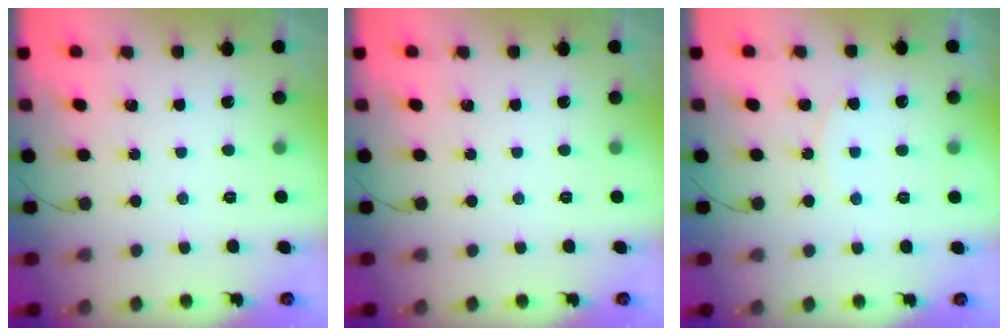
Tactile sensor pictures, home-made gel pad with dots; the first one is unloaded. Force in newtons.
{"total": 0.0}
{"total": 5.3, "press": 5.3, "slide": 0.6}